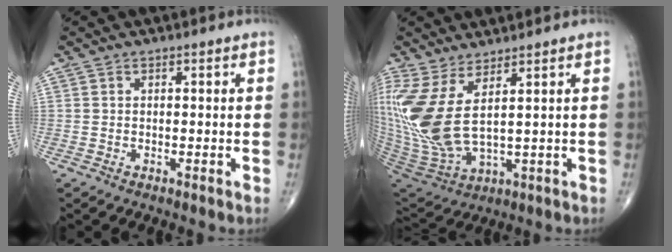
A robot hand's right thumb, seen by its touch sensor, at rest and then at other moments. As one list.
[{"total": 13.8, "force": [3.9, 4.6, 12.4], "torque": [-0.303, -0.032, 0.096]}]